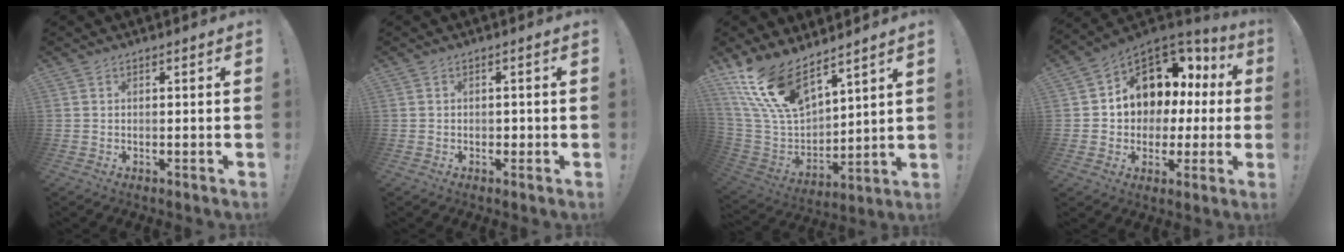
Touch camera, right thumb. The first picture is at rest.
{"total": 1.5, "force": [-0.5, 1.2, 0.6], "torque": [-0.009, 0.004, -0.010]}
{"total": 17.8, "force": [12.9, 7.8, 9.4], "torque": [-0.200, -0.082, 0.243]}
{"total": 11.6, "force": [4.6, 9.2, 5.4], "torque": [-0.082, -0.040, 0.096]}